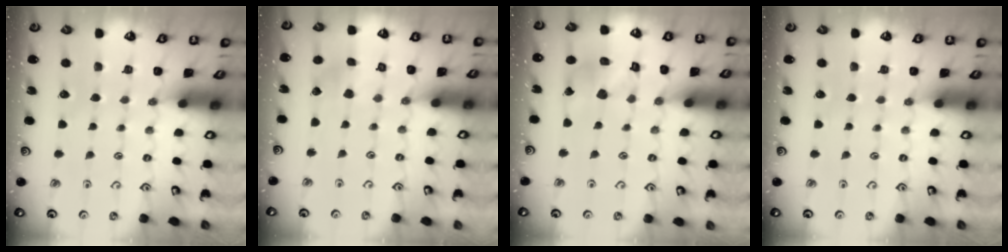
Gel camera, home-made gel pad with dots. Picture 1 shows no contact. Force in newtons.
{"total": 2.1, "press": 2.1, "slide": 0.2}
{"total": 10.1, "press": 10.0, "slide": 1.2}
{"total": 0.0}